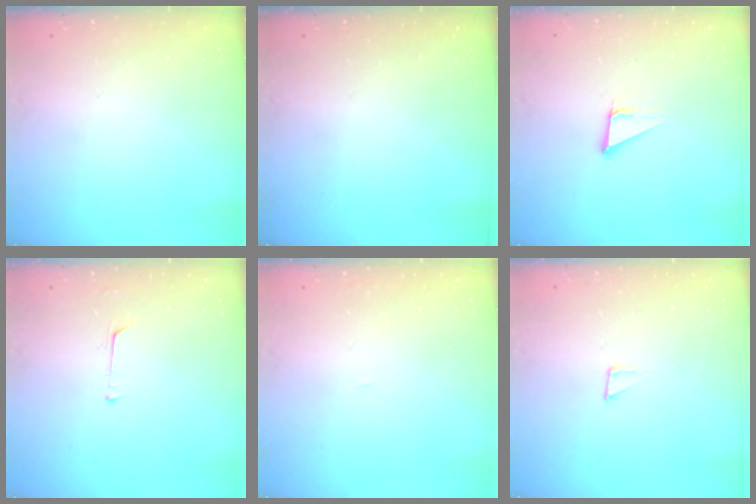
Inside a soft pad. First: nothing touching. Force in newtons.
{"total": 0.0}
{"total": 2.8, "press": 2.8, "slide": 0.2}
{"total": 4.6, "press": 4.6, "slide": 0.3}
{"total": 0.9, "press": 0.9, "slide": 0.1}
{"total": 2.3, "press": 2.3, "slide": 0.2}